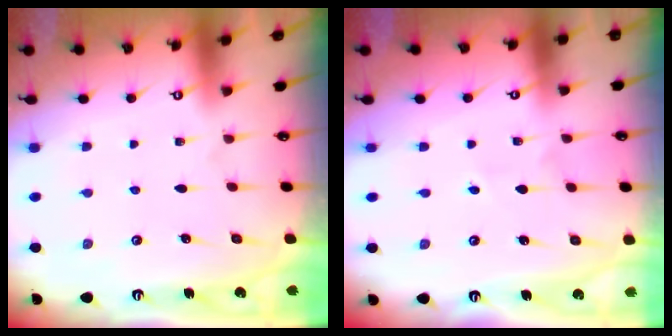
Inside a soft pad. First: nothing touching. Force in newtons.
{"total": 2.3, "press": 2.2, "slide": 0.7}